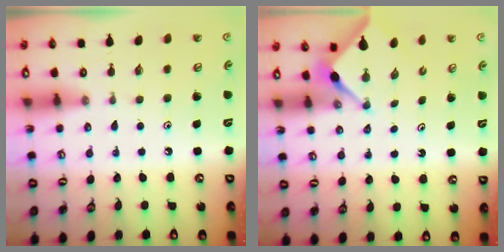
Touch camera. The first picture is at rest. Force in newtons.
{"total": 3.0, "press": 3.0, "slide": 0.4}